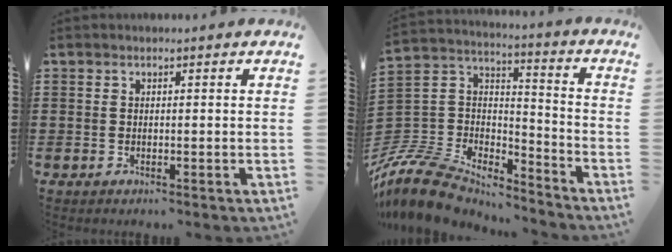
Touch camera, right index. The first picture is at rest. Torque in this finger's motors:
{"motor_torque": [-0.79, 1.35, -0.60, -0.21]}